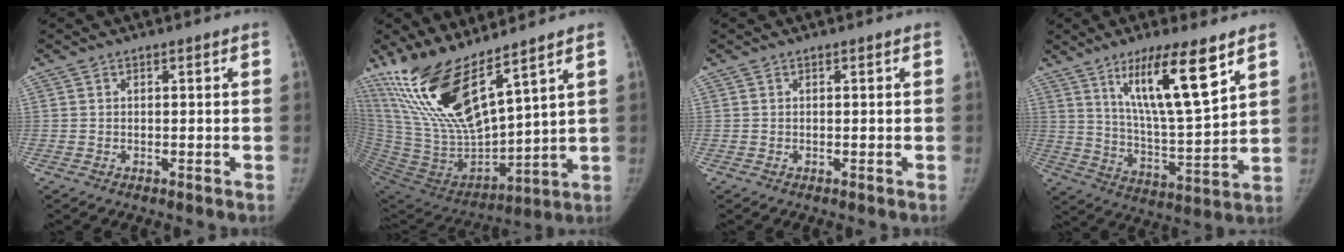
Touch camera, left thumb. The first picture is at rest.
{"total": 20.7, "force": [13.8, 5.2, 14.4], "torque": [-0.268, -0.076, 0.280]}
{"total": 0.0}
{"total": 16.2, "force": [8.9, 2.9, 13.2], "torque": [-0.216, -0.054, 0.165]}